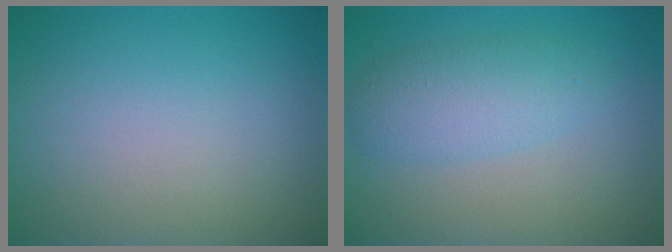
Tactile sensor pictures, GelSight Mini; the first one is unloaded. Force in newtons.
{"total": 3.5, "press": 3.5, "slide": 0.2}